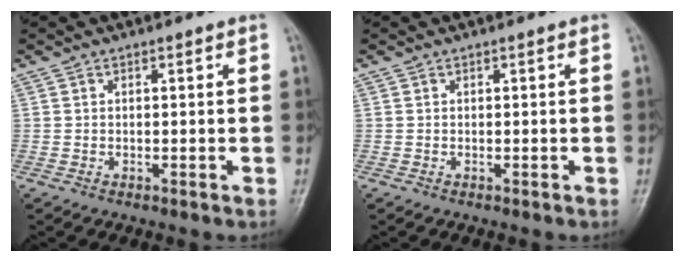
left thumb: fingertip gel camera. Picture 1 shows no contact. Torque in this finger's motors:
{"motor_torque": [0.01, 0.03, -0.09, -0.12, 0.00]}